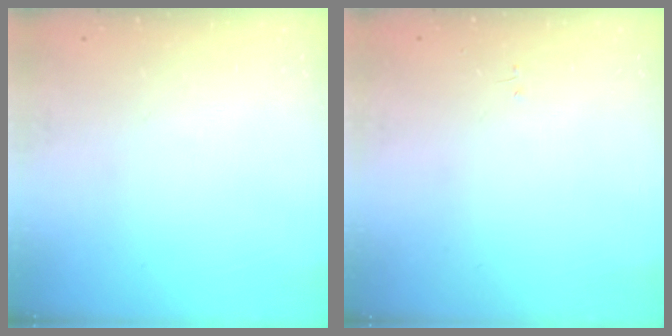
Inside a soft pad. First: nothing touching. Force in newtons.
{"total": 0.0}